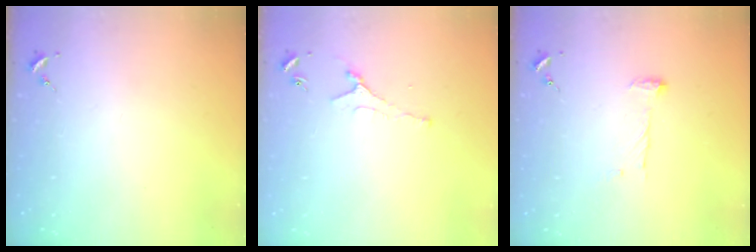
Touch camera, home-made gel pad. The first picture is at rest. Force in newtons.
{"total": 3.7, "press": 3.7, "slide": 0.7}
{"total": 7.6, "press": 7.6, "slide": 0.6}